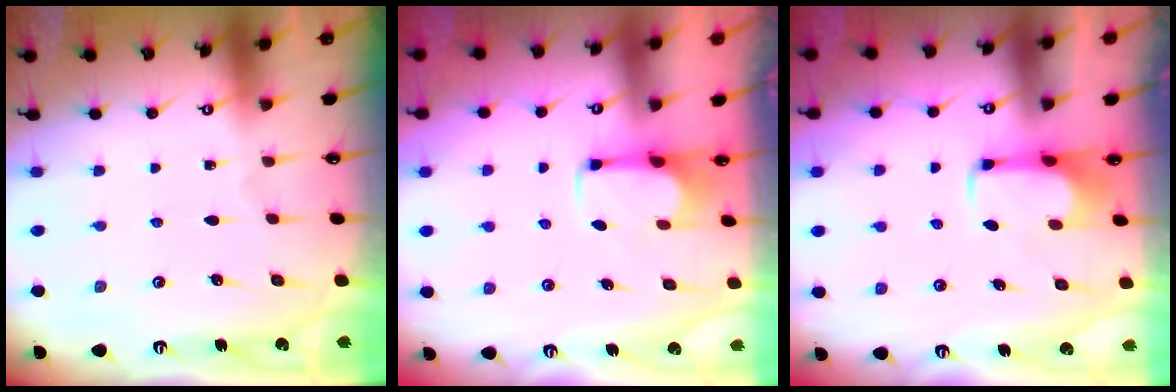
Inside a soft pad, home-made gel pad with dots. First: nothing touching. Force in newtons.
{"total": 2.8, "press": 2.7, "slide": 0.9}
{"total": 1.5, "press": 1.4, "slide": 0.4}